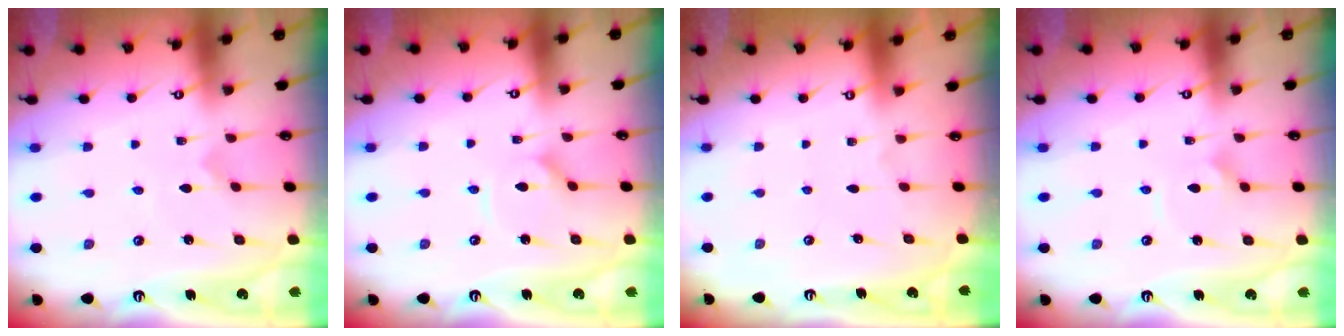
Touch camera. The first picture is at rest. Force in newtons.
{"total": 2.7, "press": 2.6, "slide": 0.4}
{"total": 0.0}
{"total": 2.1, "press": 2.1, "slide": 0.1}